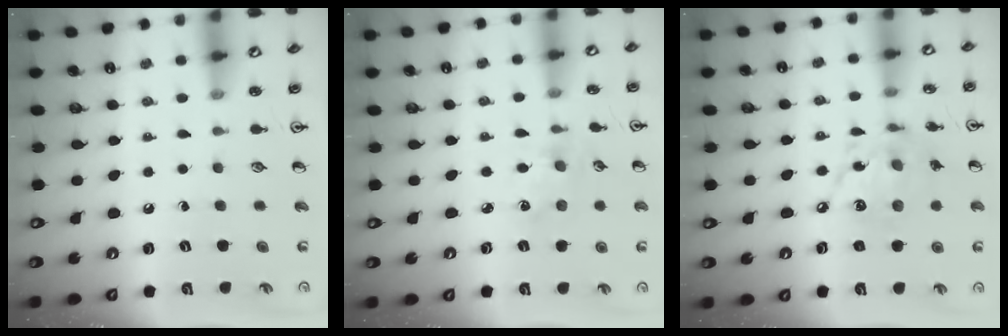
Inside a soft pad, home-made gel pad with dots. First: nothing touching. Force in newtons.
{"total": 3.1, "press": 3.0, "slide": 0.5}
{"total": 11.7, "press": 11.7, "slide": 0.7}